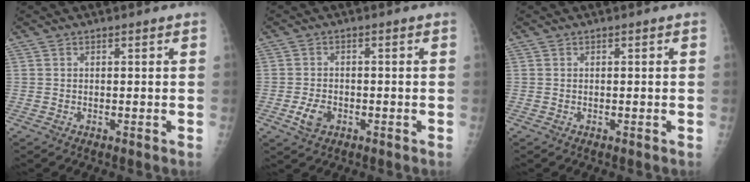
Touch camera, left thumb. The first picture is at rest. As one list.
[{"total": 3.8, "force": [-1.4, 2.6, 2.4], "torque": [-0.043, 0.002, -0.025]}, {"total": 0.0}]